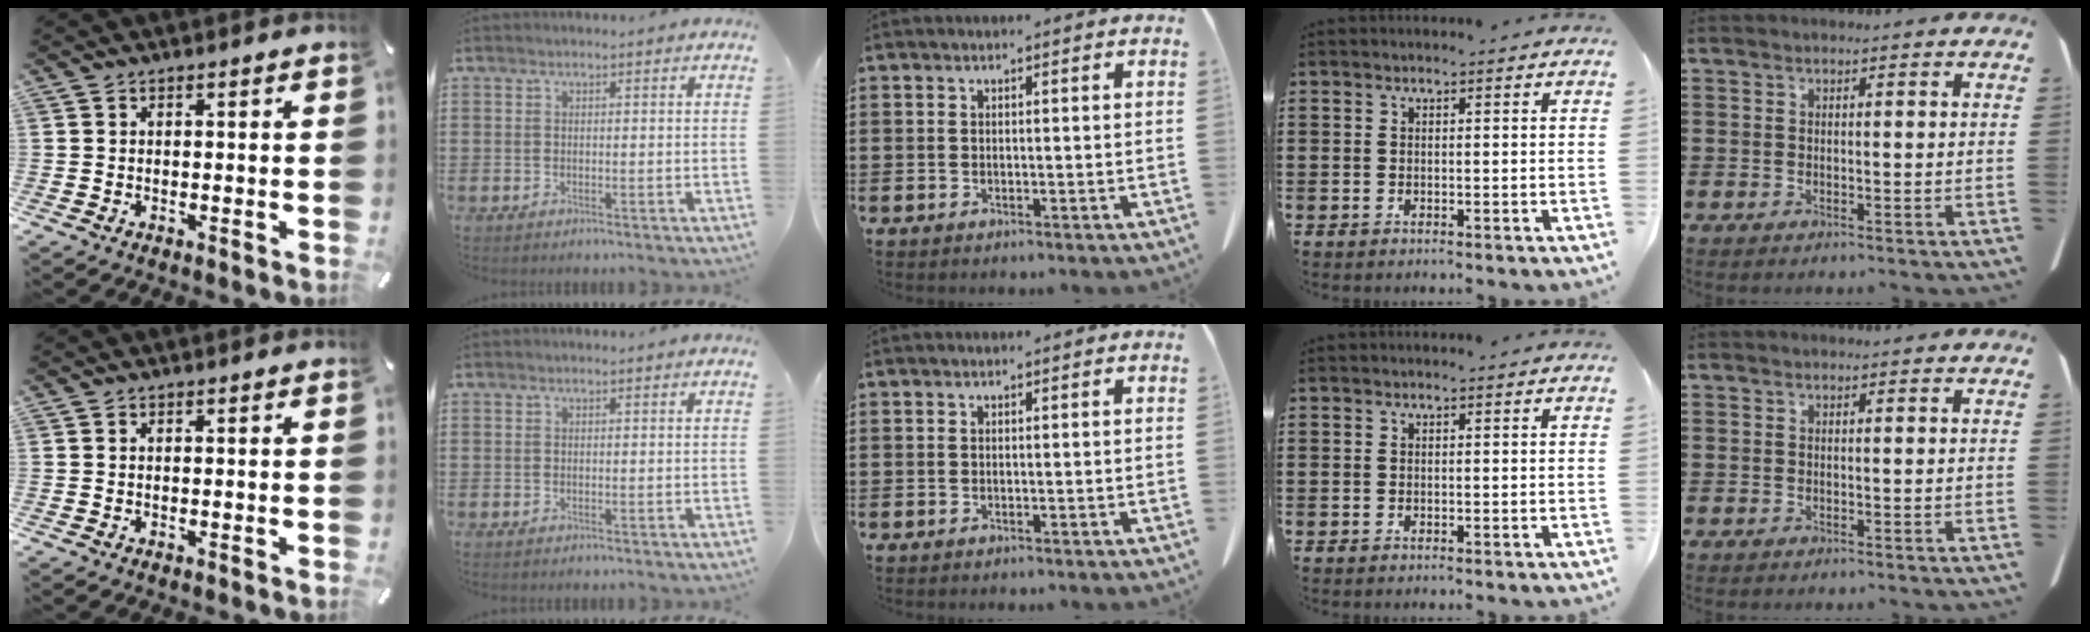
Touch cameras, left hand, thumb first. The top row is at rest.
{}